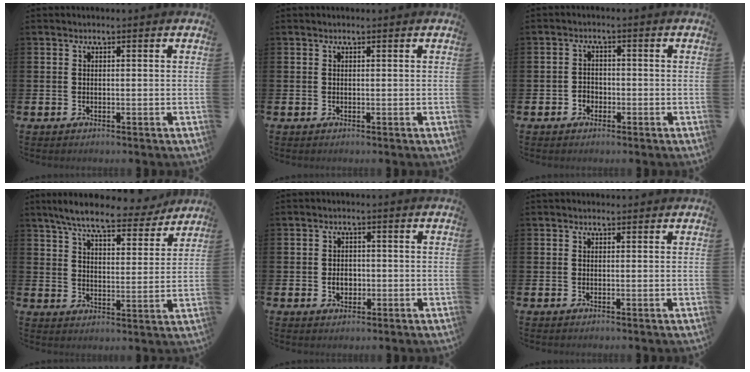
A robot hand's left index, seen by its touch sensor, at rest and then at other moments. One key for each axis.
{"total": 0.0}
{"total": 1.9, "fx": -1.1, "fy": 1.6, "fz": 0.3, "tx": -0.003, "ty": 0.001, "tz": -0.026}
{"total": 8.2, "fx": 7.3, "fy": 1.5, "fz": 3.4, "tx": -0.077, "ty": -0.038, "tz": 0.125}
{"total": 2.5, "fx": -0.4, "fy": 1.9, "fz": 1.6, "tx": -0.010, "ty": -0.004, "tz": -0.014}
{"total": 0.7, "fx": 0.6, "fy": 0.4, "fz": 0.2, "tx": 0.012, "ty": -0.001, "tz": 0.007}